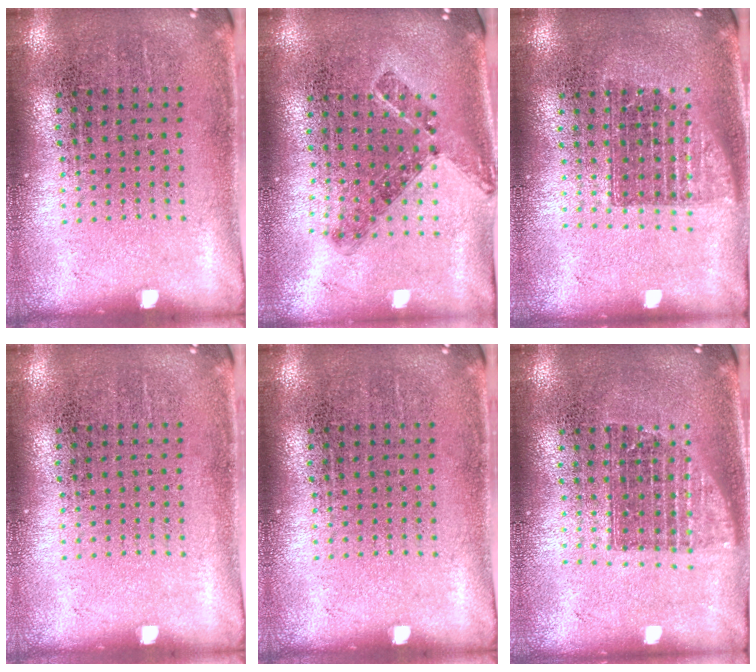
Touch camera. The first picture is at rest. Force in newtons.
{"total": 0.8, "press": 0.7, "slide": 0.4}
{"total": 1.3, "press": 1.1, "slide": 0.8}
{"total": 0.0}
{"total": 0.0}
{"total": 1.4, "press": 1.1, "slide": 0.8}